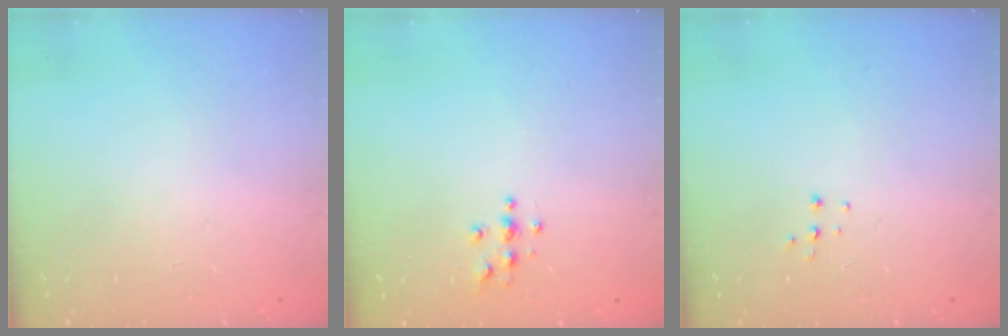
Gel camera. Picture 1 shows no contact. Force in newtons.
{"total": 3.8, "press": 3.8, "slide": 0.4}
{"total": 3.8, "press": 3.8, "slide": 0.3}